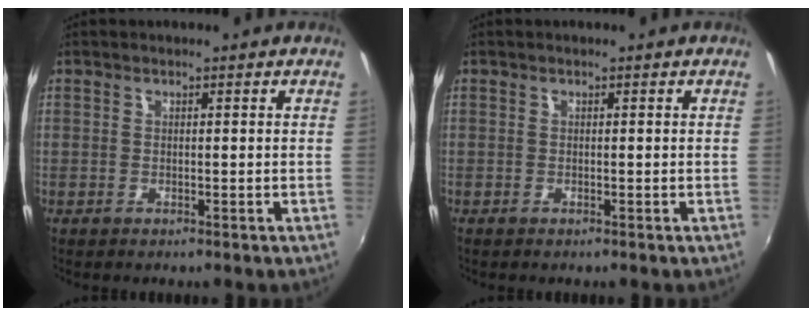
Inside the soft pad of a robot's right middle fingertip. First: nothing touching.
{"total": 0.0}